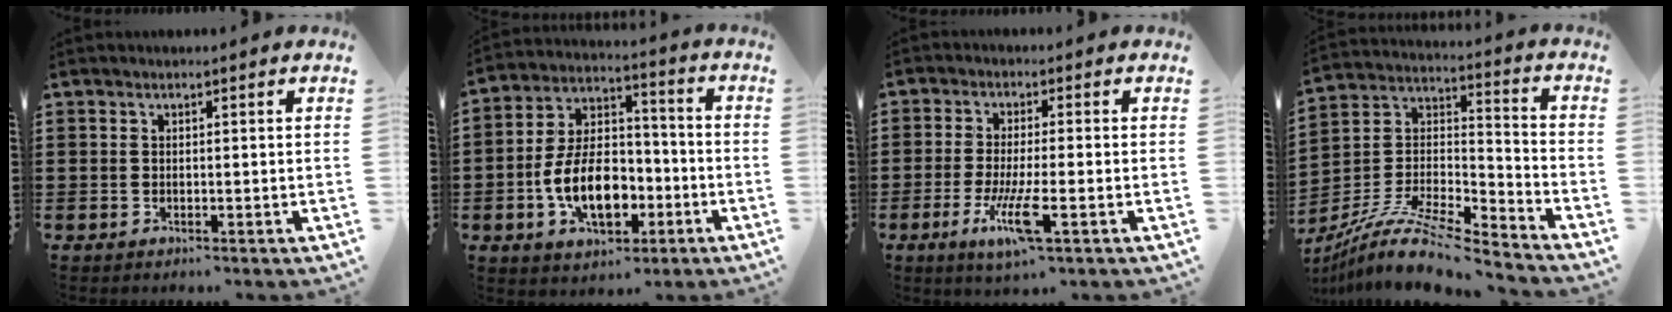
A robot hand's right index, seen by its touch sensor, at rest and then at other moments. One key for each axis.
{"total": 11.4, "fx": -3.6, "fy": 6.6, "fz": 8.6, "tx": -0.175, "ty": 0.005, "tz": -0.065}
{"total": 7.6, "fx": -3.0, "fy": 0.8, "fz": 6.9, "tx": -0.144, "ty": -0.022, "tz": -0.056}
{"total": 11.9, "fx": -9.6, "fy": 2.2, "fz": 6.6, "tx": -0.132, "ty": 0.015, "tz": -0.187}